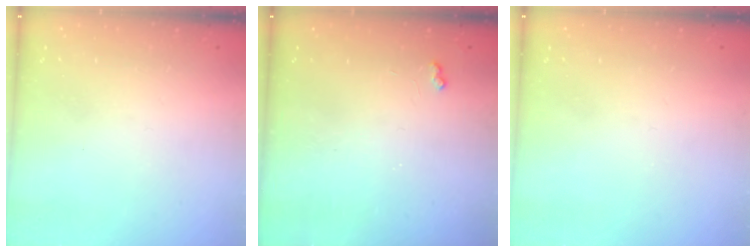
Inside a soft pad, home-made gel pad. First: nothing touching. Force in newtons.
{"total": 2.9, "press": 2.9, "slide": 0.5}
{"total": 0.0}